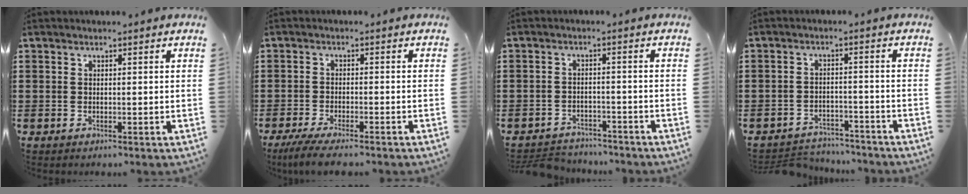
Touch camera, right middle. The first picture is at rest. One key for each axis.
{"total": 3.5, "fx": -3.1, "fy": 0.1, "fz": 1.7, "tx": -0.042, "ty": -0.009, "tz": -0.063}
{"total": 3.3, "fx": -3.3, "fy": 0.6, "fz": -0.1, "tx": -0.005, "ty": 0.001, "tz": -0.071}
{"total": 3.5, "fx": -3.4, "fy": 0.7, "fz": 0.0, "tx": -0.007, "ty": 0.004, "tz": -0.074}